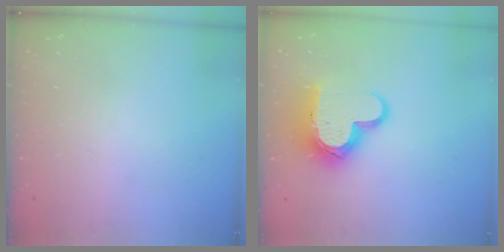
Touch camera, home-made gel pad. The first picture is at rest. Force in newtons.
{"total": 15.5, "press": 15.5, "slide": 1.3}